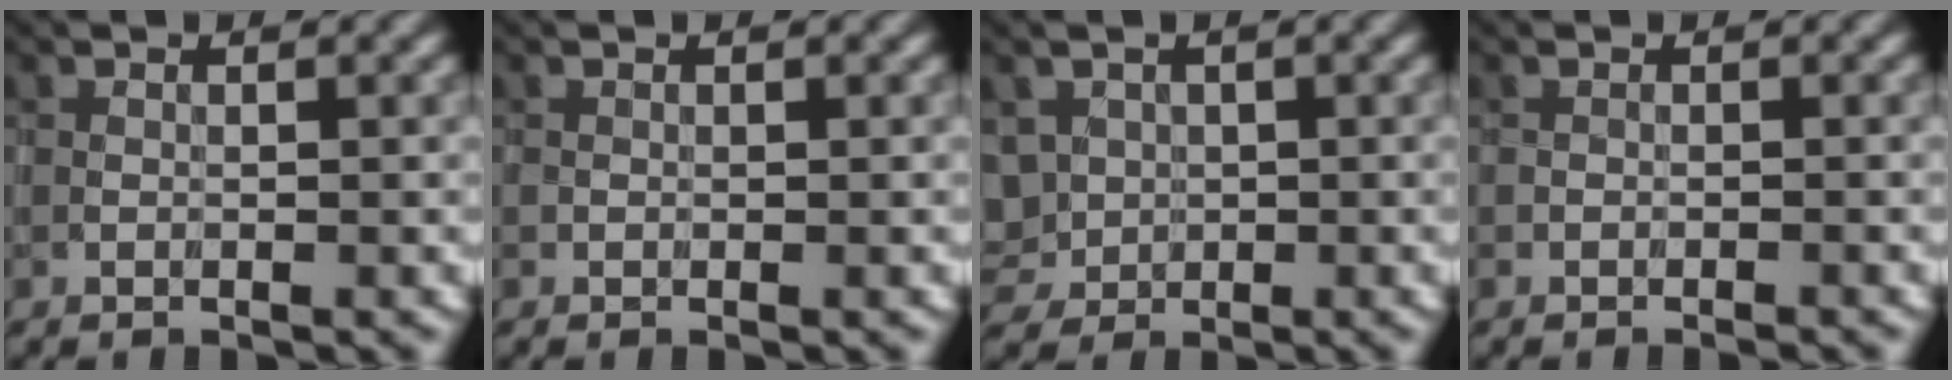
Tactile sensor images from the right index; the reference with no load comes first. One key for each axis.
{"total": 0.0}
{"total": 2.5, "fx": 0.2, "fy": 2.3, "fz": 0.9, "tx": -0.018, "ty": 0.002, "tz": 0.011}
{"total": 0.6, "fx": -0.6, "fy": -0.1, "fz": -0.1, "tx": 0.004, "ty": 0.003, "tz": -0.008}